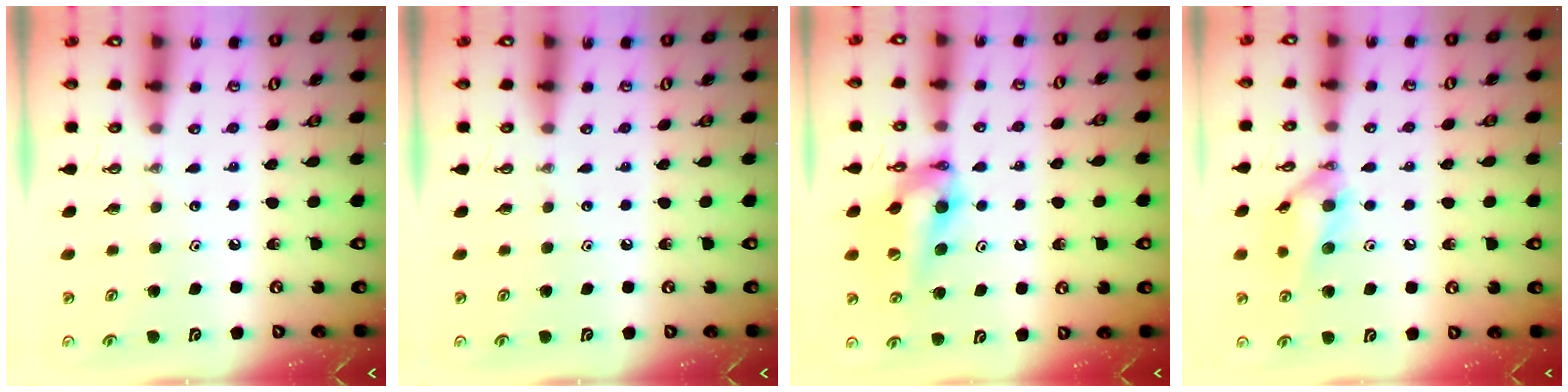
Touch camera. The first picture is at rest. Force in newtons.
{"total": 0.0}
{"total": 11.7, "press": 11.7, "slide": 1.2}
{"total": 12.3, "press": 12.3, "slide": 0.9}